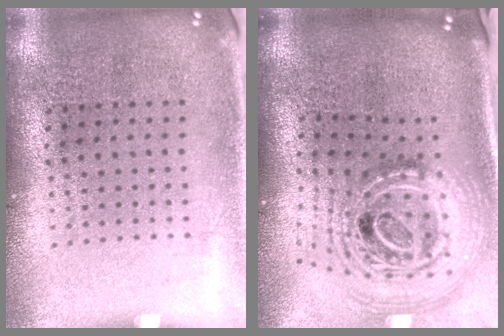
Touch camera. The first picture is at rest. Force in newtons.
{"total": 2.7, "press": 1.9, "slide": 1.9}